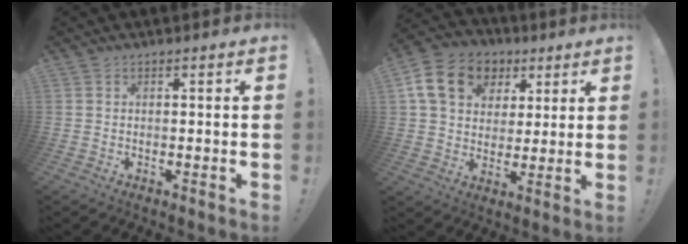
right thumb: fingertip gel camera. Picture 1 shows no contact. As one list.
[{"total": 16.7, "force": [6.3, 13.1, 8.3], "torque": [-0.115, -0.019, 0.128]}]